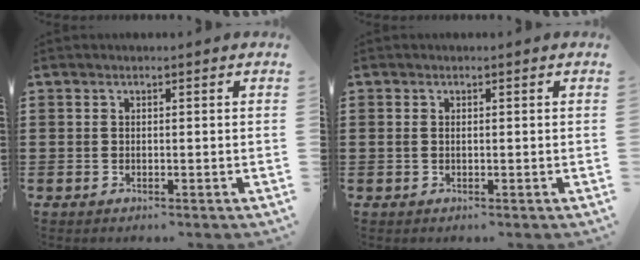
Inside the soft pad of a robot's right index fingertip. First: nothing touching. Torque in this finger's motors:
{"motor_torque": [-0.63, 1.13, -0.02, -0.01]}